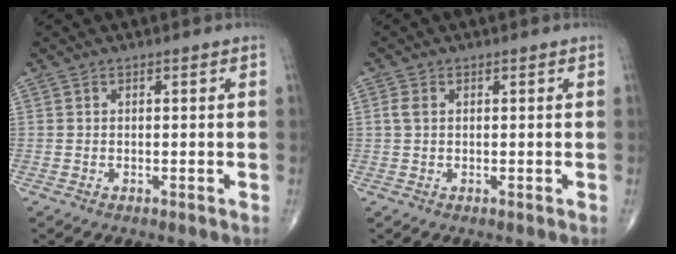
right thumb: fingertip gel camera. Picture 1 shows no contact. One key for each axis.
{"total": 1.8, "fx": 0.4, "fy": 1.2, "fz": 1.3, "tx": -0.032, "ty": 0.005, "tz": 0.008}